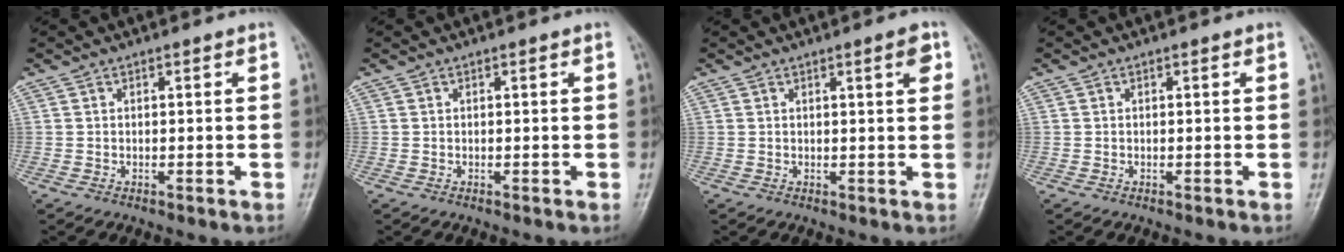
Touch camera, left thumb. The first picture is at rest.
{"total": 0.0}
{"total": 2.8, "force": [1.3, 0.5, 2.5], "torque": [-0.031, -0.003, 0.016]}
{"total": 0.0}